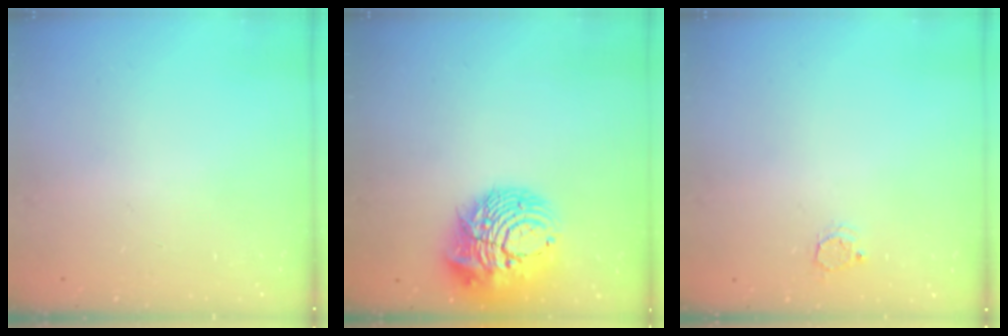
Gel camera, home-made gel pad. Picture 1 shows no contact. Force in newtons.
{"total": 15.9, "press": 15.8, "slide": 1.6}
{"total": 2.7, "press": 2.7, "slide": 0.3}